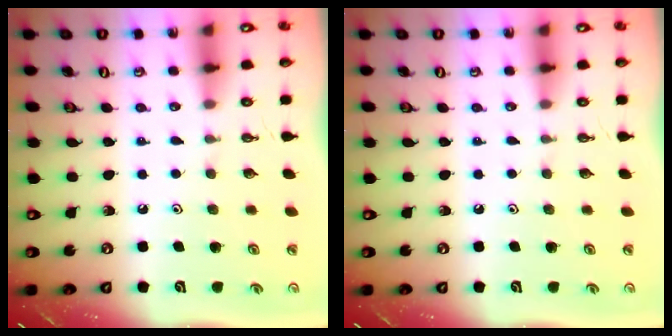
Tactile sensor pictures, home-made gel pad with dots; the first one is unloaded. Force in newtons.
{"total": 0.0}